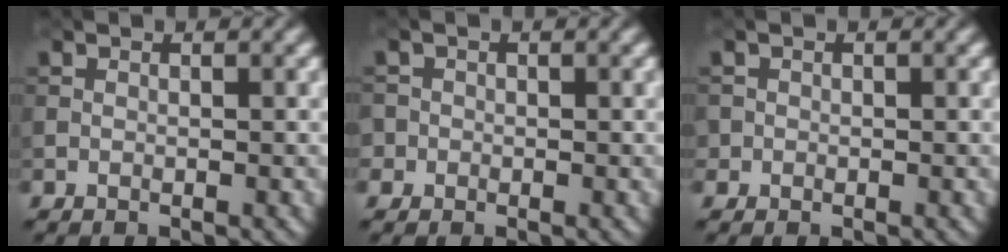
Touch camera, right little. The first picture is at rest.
{"total": 1.3, "force": [-0.4, 0.9, -0.8], "torque": [0.027, 0.008, -0.007]}
{"total": 0.7, "force": [0.0, 0.4, -0.6], "torque": [0.017, -0.003, -0.005]}